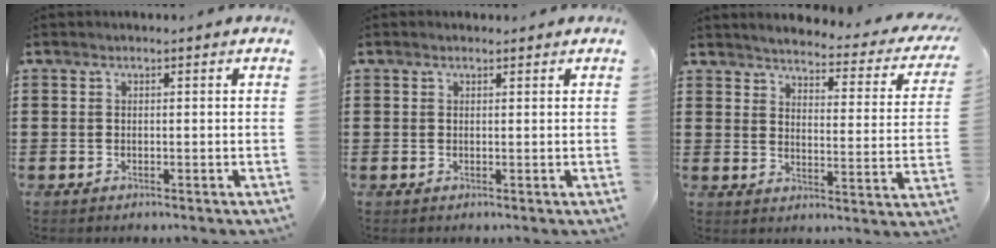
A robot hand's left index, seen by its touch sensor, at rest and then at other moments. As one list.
[{"total": 0.6, "force": [0.5, 0.2, 0.3], "torque": [-0.007, 0.001, 0.010]}, {"total": 3.2, "force": [3.1, -0.1, 0.9], "torque": [-0.032, -0.030, 0.043]}]